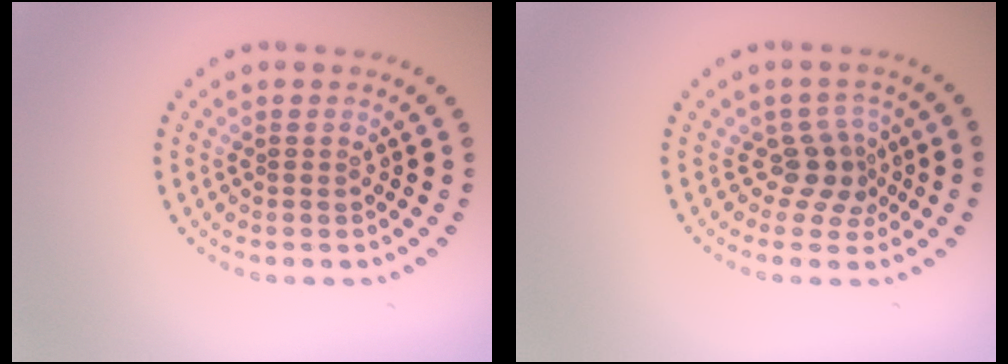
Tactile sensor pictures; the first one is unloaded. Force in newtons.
{"total": 2.7, "press": 1.9, "slide": 1.9}